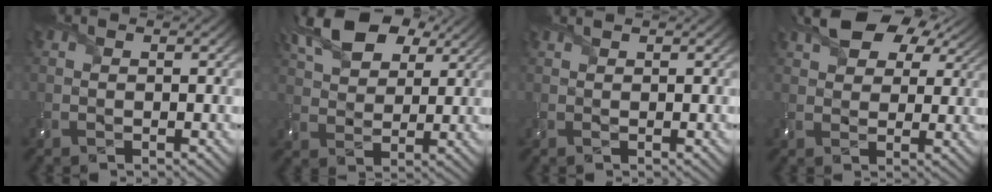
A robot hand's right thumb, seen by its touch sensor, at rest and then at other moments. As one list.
[{"total": 11.4, "force": [6.4, 6.5, 6.8], "torque": [-0.164, 0.023, 0.114]}, {"total": 1.1, "force": [0.9, 0.0, 0.6], "torque": [-0.018, 0.000, 0.013]}, {"total": 10.0, "force": [5.9, 5.5, 5.9], "torque": [-0.129, 0.022, 0.105]}]